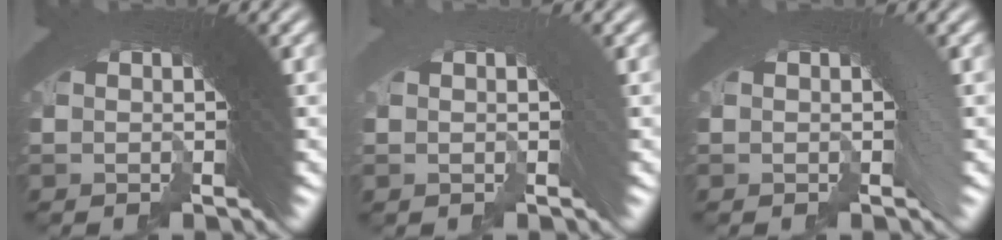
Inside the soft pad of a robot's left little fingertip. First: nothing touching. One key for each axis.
{"total": 0.7, "fx": -0.3, "fy": -0.1, "fz": 0.6, "tx": 0.010, "ty": 0.013, "tz": -0.004}
{"total": 0.6, "fx": -0.3, "fy": -0.2, "fz": 0.4, "tx": 0.006, "ty": 0.012, "tz": -0.008}